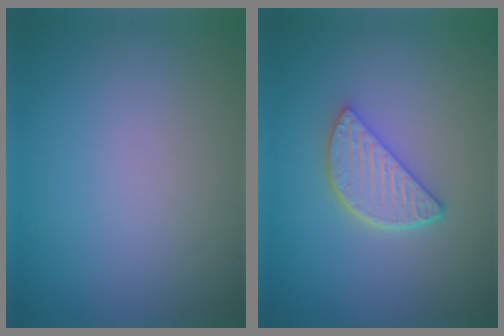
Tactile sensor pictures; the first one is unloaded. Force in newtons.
{"total": 4.0, "press": 3.2, "slide": 2.5}